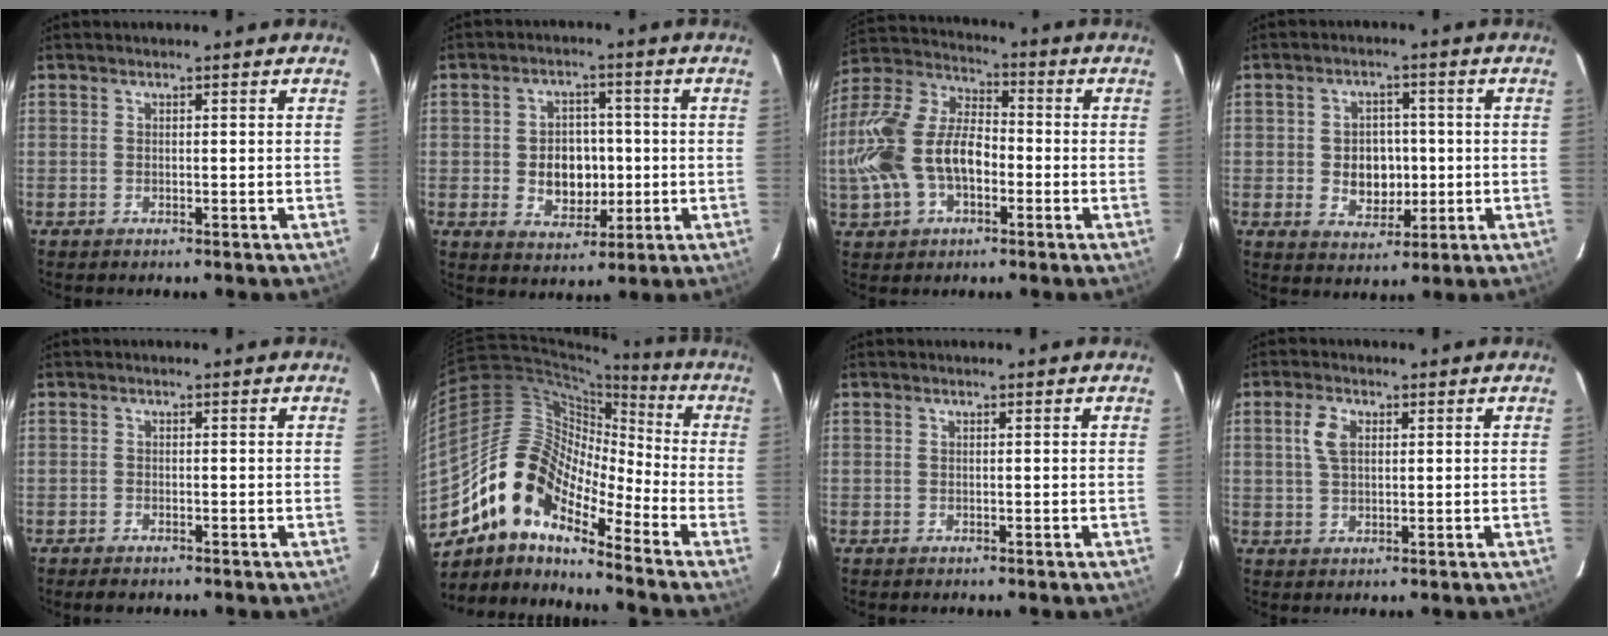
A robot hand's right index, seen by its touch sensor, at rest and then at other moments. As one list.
[{"total": 7.9, "force": [-0.8, 6.2, 4.8], "torque": [-0.097, 0.010, 0.000]}, {"total": 19.0, "force": [-4.2, 11.8, 14.2], "torque": [-0.323, 0.016, -0.076]}, {"total": 6.8, "force": [-0.6, 5.5, 3.9], "torque": [-0.078, 0.009, 0.003]}, {"total": 1.5, "force": [-1.4, 0.5, 0.4], "torque": [-0.015, -0.003, -0.026]}, {"total": 14.2, "force": [-10.0, 5.9, 8.1], "torque": [-0.132, 0.011, -0.207]}, {"total": 0.0}, {"total": 4.3, "force": [1.3, 2.5, 3.2], "torque": [-0.064, 0.008, 0.026]}]